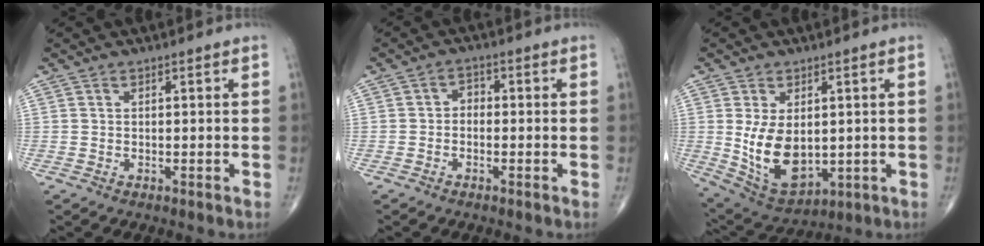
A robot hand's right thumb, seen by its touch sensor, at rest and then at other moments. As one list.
[{"total": 2.3, "force": [-0.5, 1.8, 1.4], "torque": [-0.009, 0.014, -0.020]}, {"total": 12.1, "force": [0.1, 7.5, 9.5], "torque": [-0.155, -0.013, 0.031]}]